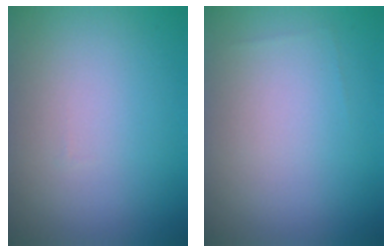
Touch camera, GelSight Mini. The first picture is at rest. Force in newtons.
{"total": 0.0}